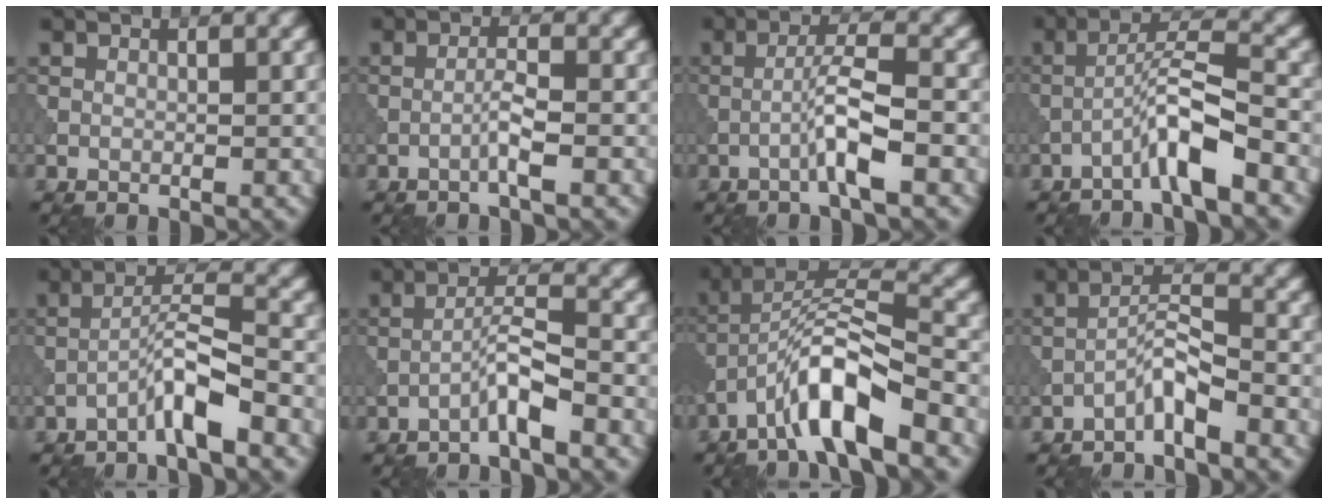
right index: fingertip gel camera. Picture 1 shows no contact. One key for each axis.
{"total": 1.8, "fx": -0.8, "fy": -0.1, "fz": 1.6, "tx": -0.032, "ty": 0.009, "tz": -0.021}
{"total": 4.0, "fx": -1.3, "fy": 0.2, "fz": 3.7, "tx": -0.068, "ty": 0.015, "tz": -0.034}
{"total": 4.6, "fx": -2.6, "fy": 0.3, "fz": 3.8, "tx": -0.068, "ty": 0.021, "tz": -0.057}
{"total": 3.9, "fx": -2.5, "fy": 0.2, "fz": 3.0, "tx": -0.056, "ty": 0.020, "tz": -0.054}
{"total": 2.9, "fx": -1.7, "fy": 0.0, "fz": 2.3, "tx": -0.044, "ty": 0.018, "tz": -0.039}
{"total": 7.7, "fx": -4.3, "fy": 1.8, "fz": 6.2, "tx": -0.111, "ty": 0.016, "tz": -0.085}
{"total": 2.9, "fx": -2.1, "fy": 0.3, "fz": 1.9, "tx": -0.037, "ty": 0.016, "tz": -0.044}